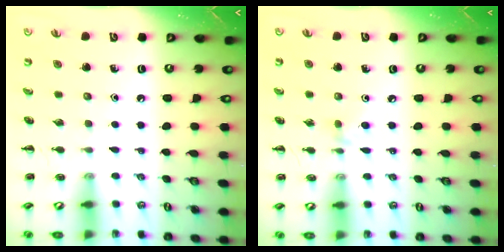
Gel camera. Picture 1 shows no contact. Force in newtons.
{"total": 3.4, "press": 3.1, "slide": 1.3}